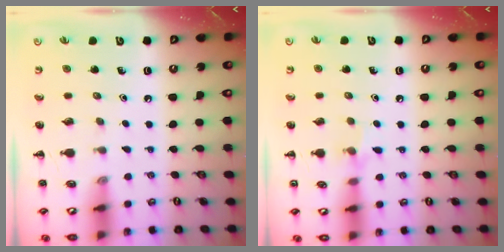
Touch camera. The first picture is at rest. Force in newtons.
{"total": 5.7, "press": 5.5, "slide": 1.5}